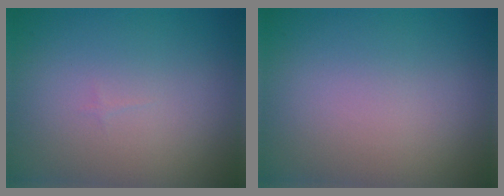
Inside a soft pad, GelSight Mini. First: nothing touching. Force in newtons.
{"total": 0.0}